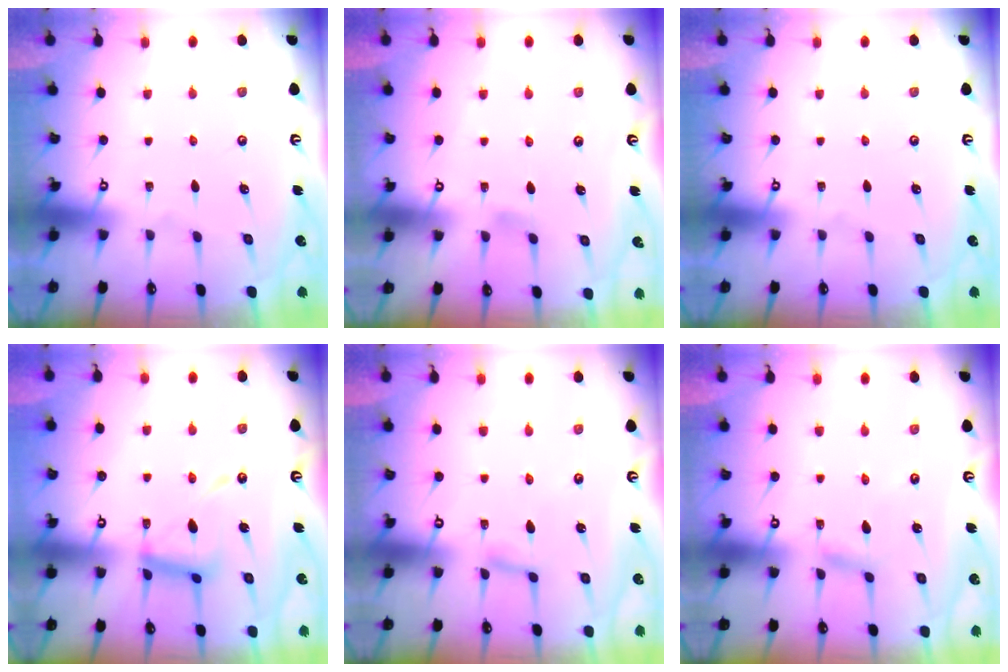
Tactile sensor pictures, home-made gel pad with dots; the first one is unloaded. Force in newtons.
{"total": 2.9, "press": 2.9, "slide": 0.5}
{"total": 0.0}
{"total": 13.1, "press": 13.0, "slide": 1.2}
{"total": 2.5, "press": 2.5, "slide": 0.4}
{"total": 3.3, "press": 3.3, "slide": 0.1}